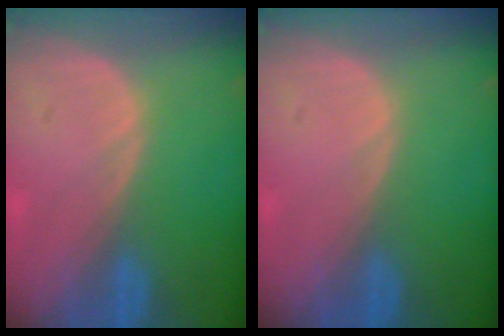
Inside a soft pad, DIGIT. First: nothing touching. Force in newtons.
{"total": 0.0}